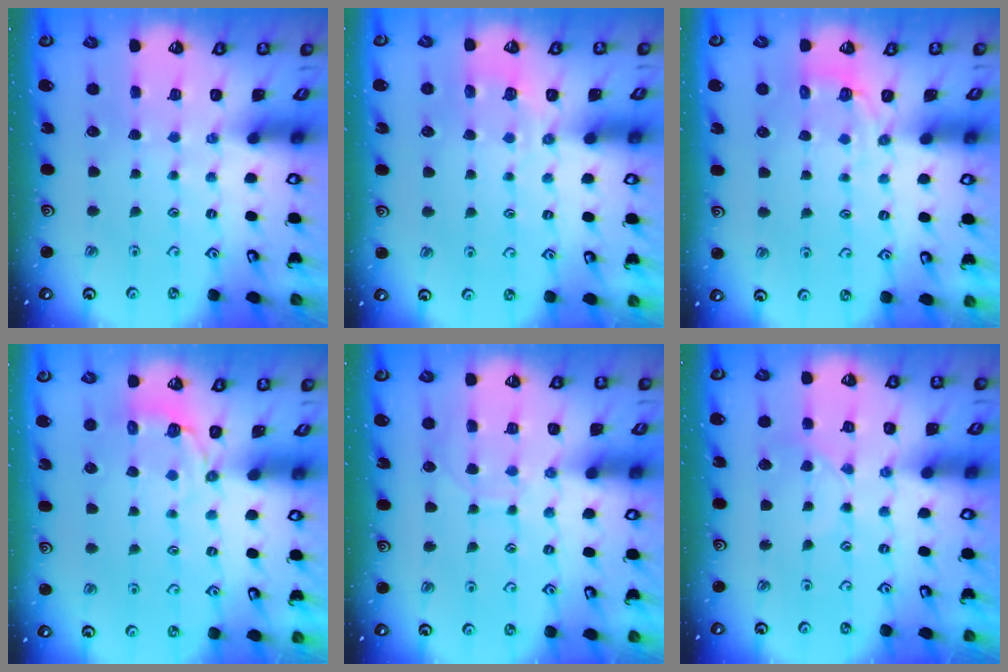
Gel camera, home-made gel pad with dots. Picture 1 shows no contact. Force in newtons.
{"total": 3.0, "press": 2.5, "slide": 1.6}
{"total": 2.7, "press": 1.4, "slide": 2.3}
{"total": 3.7, "press": 2.4, "slide": 2.8}
{"total": 6.9, "press": 6.9, "slide": 0.5}
{"total": 1.5, "press": 1.5, "slide": 0.4}